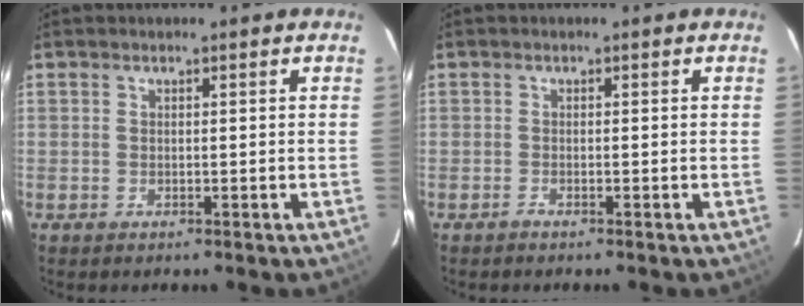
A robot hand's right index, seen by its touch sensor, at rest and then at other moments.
{"total": 0.5, "force": [-0.5, -0.1, 0.2], "torque": [-0.001, 0.000, -0.011]}